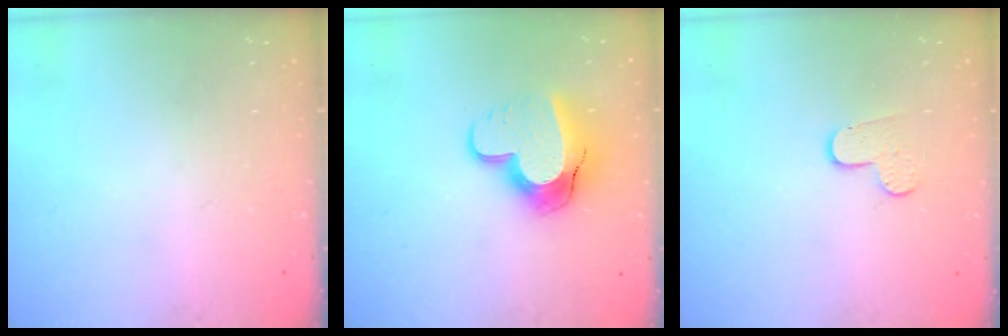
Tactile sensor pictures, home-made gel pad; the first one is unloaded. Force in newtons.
{"total": 13.8, "press": 13.7, "slide": 1.1}
{"total": 5.7, "press": 5.7, "slide": 0.5}